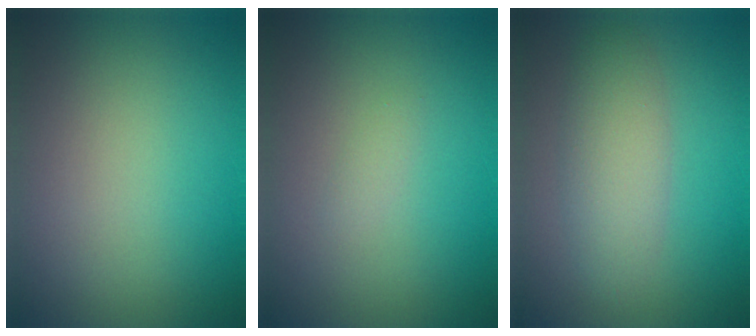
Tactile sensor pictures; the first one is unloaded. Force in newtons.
{"total": 0.5, "press": 0.5, "slide": 0.0}
{"total": 3.5, "press": 3.5, "slide": 0.1}